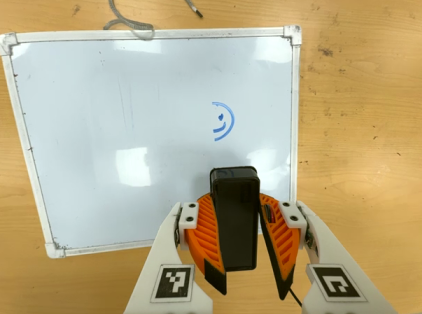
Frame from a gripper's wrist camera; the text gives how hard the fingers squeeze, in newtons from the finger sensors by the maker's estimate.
{"total": 10.1, "left": 9.5, "right": 10.7}